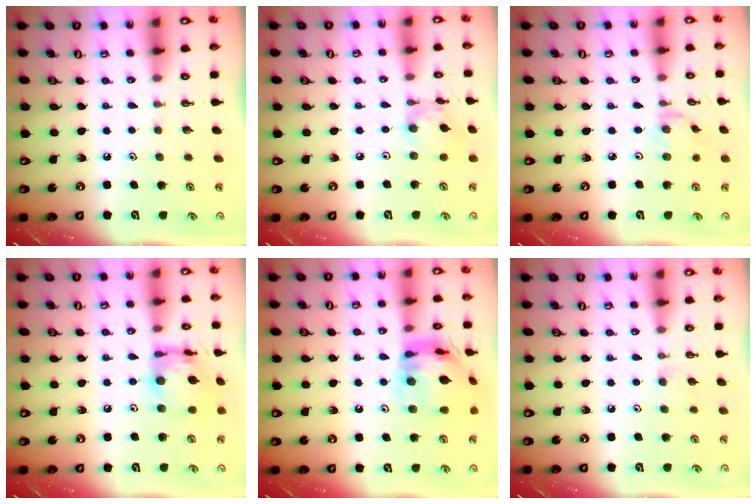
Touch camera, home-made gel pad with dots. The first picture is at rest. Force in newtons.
{"total": 9.2, "press": 9.2, "slide": 0.6}
{"total": 2.0, "press": 2.0, "slide": 0.3}
{"total": 14.0, "press": 13.9, "slide": 1.2}
{"total": 16.9, "press": 16.8, "slide": 1.7}
{"total": 3.7, "press": 3.7, "slide": 0.6}